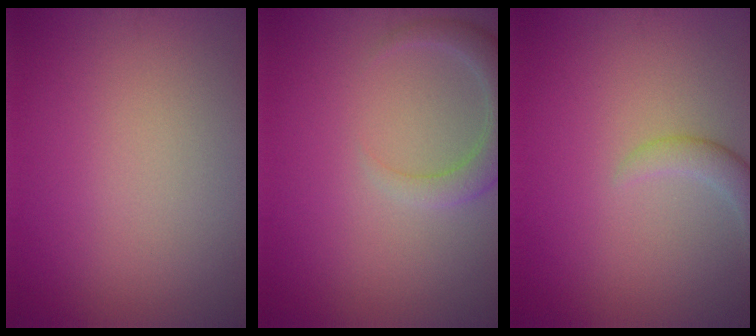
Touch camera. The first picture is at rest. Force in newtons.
{"total": 3.1, "press": 3.1, "slide": 0.4}
{"total": 2.0, "press": 2.0, "slide": 0.2}